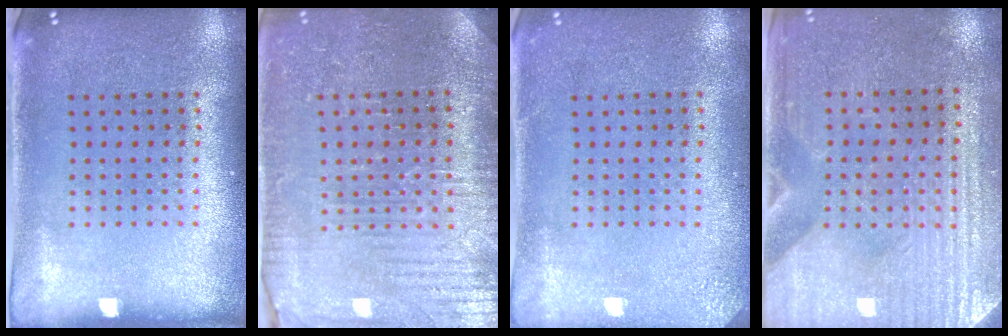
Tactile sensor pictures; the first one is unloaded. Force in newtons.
{"total": 3.7, "press": 3.6, "slide": 0.9}
{"total": 2.0, "press": 2.0, "slide": 0.3}
{"total": 3.4, "press": 3.2, "slide": 1.2}